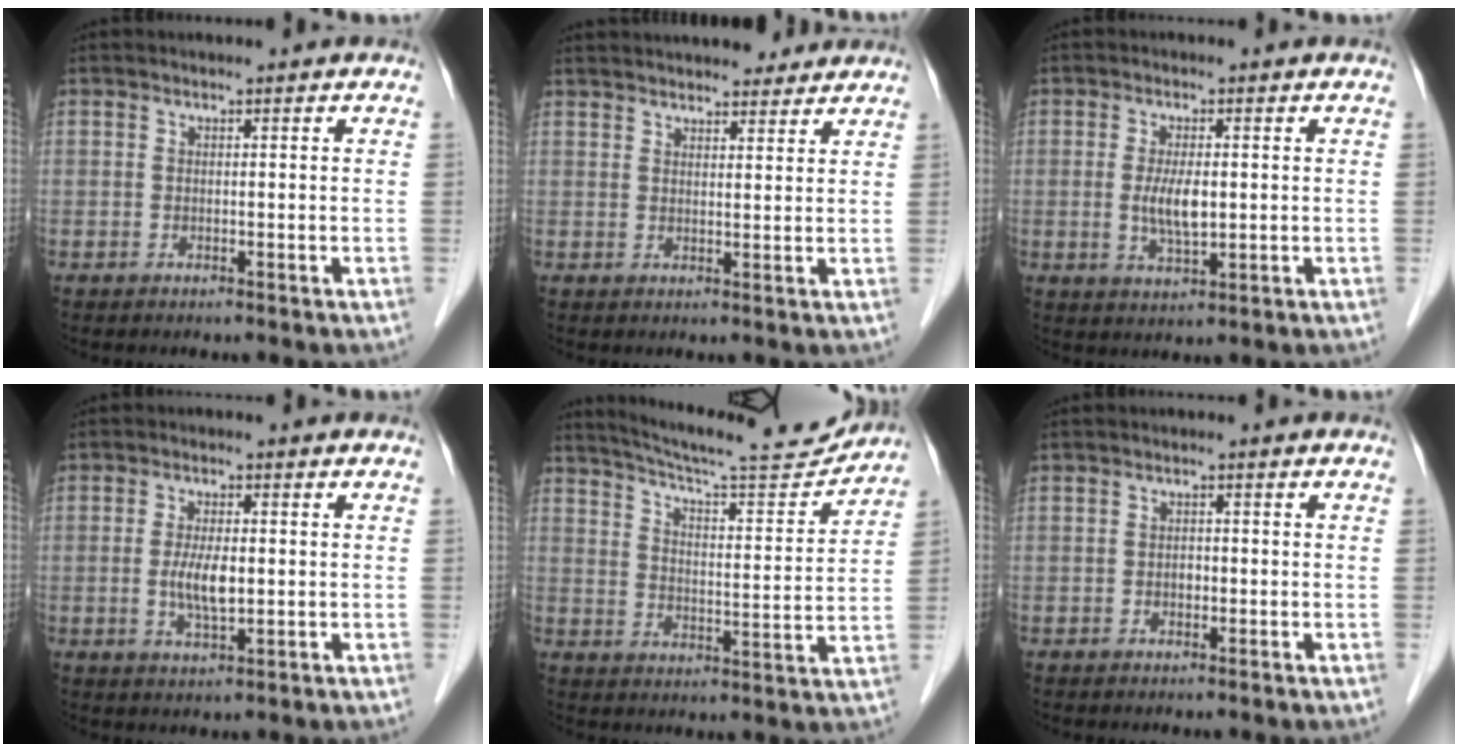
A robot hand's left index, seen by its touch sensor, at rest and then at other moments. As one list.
[{"total": 14.2, "force": [13.0, 3.4, 4.6], "torque": [-0.064, 0.035, 0.181]}, {"total": 4.7, "force": [0.0, 1.4, 4.4], "torque": [-0.091, -0.009, 0.001]}, {"total": 4.7, "force": [-0.3, 1.3, 4.5], "torque": [-0.092, -0.007, -0.005]}, {"total": 15.7, "force": [15.0, 0.4, 4.5], "torque": [-0.078, -0.027, 0.213]}, {"total": 1.0, "force": [-0.3, 0.7, 0.7], "torque": [-0.011, 0.001, -0.007]}]